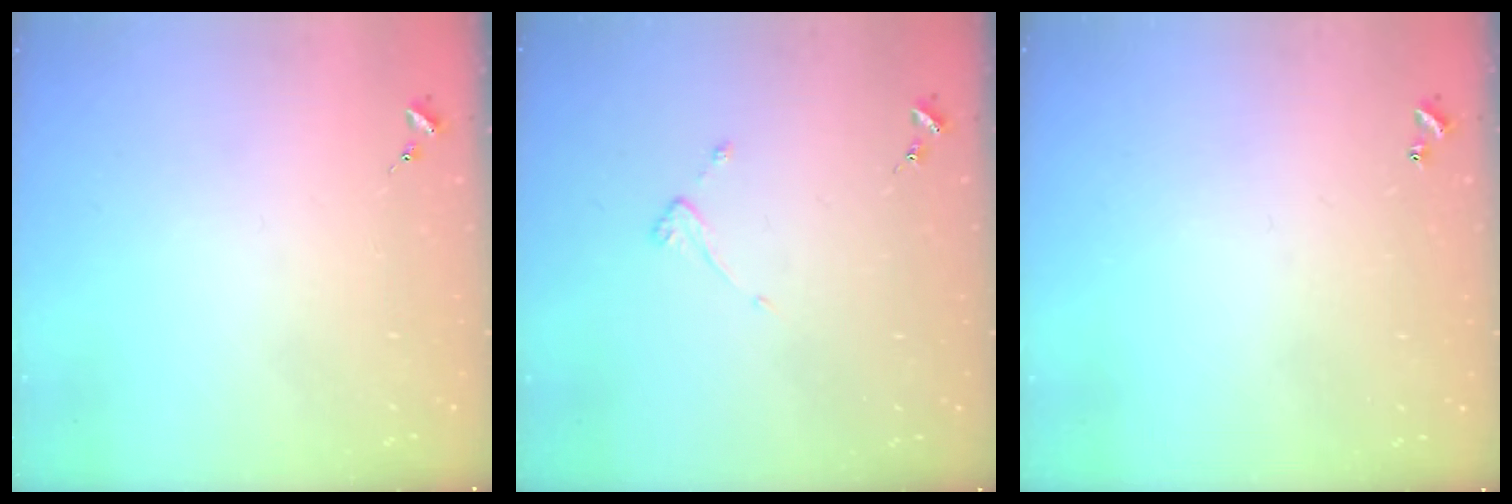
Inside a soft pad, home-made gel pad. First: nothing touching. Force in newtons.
{"total": 3.4, "press": 3.4, "slide": 0.1}
{"total": 0.9, "press": 0.9, "slide": 0.2}